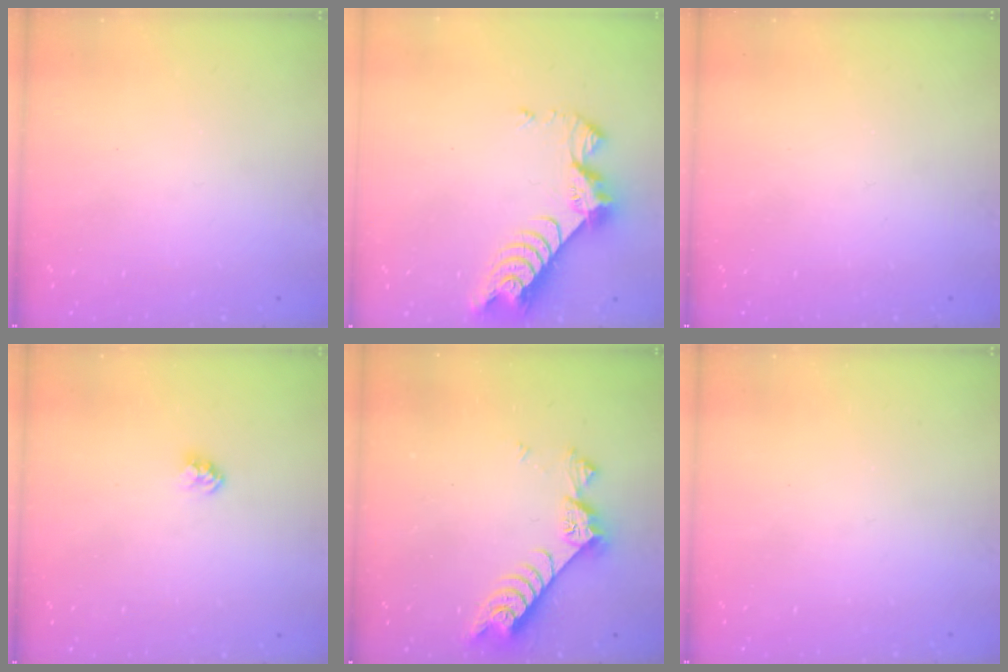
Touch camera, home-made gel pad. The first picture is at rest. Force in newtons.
{"total": 9.3, "press": 9.2, "slide": 0.8}
{"total": 0.0}
{"total": 2.4, "press": 2.4, "slide": 0.1}
{"total": 7.6, "press": 7.5, "slide": 1.0}
{"total": 0.0}